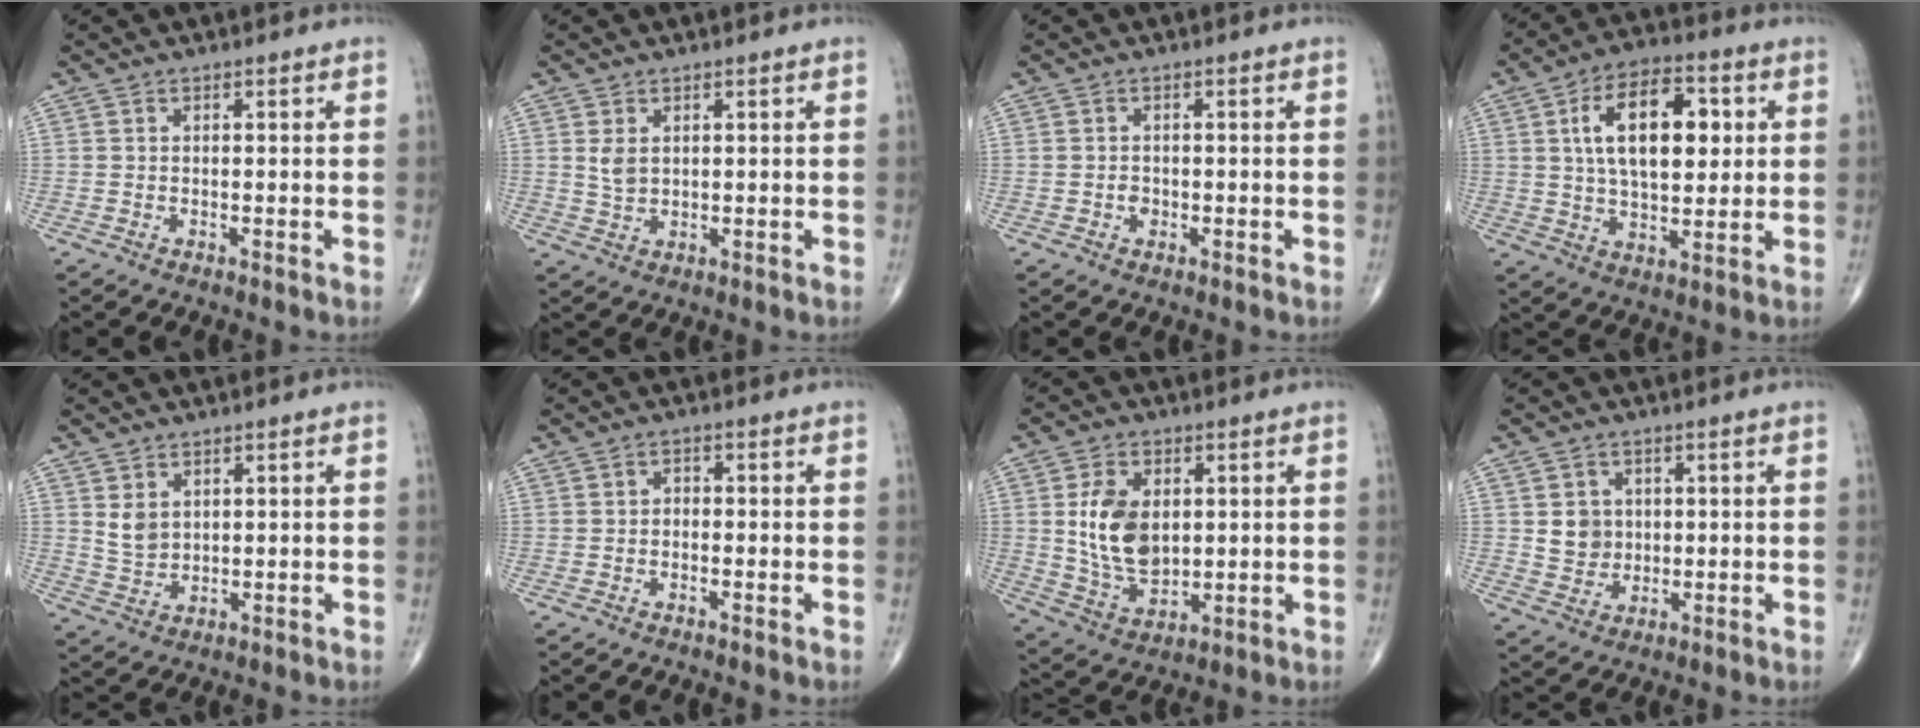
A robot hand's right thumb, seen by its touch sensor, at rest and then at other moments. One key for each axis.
{"total": 3.0, "fx": 0.9, "fy": 2.2, "fz": 1.9, "tx": -0.028, "ty": -0.008, "tz": 0.024}
{"total": 1.4, "fx": -0.4, "fy": 1.1, "fz": 0.7, "tx": -0.005, "ty": 0.004, "tz": -0.006}
{"total": 15.7, "fx": 3.5, "fy": 8.4, "fz": 12.8, "tx": -0.187, "ty": 0.003, "tz": 0.058}
{"total": 4.0, "fx": 1.6, "fy": 2.9, "fz": 2.3, "tx": -0.033, "ty": -0.014, "tz": 0.040}
{"total": 1.3, "fx": -0.5, "fy": 1.0, "fz": 0.7, "tx": -0.001, "ty": 0.006, "tz": -0.014}
{"total": 12.0, "fx": 1.8, "fy": 7.8, "fz": 9.0, "tx": -0.145, "ty": -0.015, "tz": 0.043}
{"total": 5.3, "fx": 0.8, "fy": 4.8, "fz": 2.1, "tx": -0.012, "ty": -0.003, "tz": 0.018}